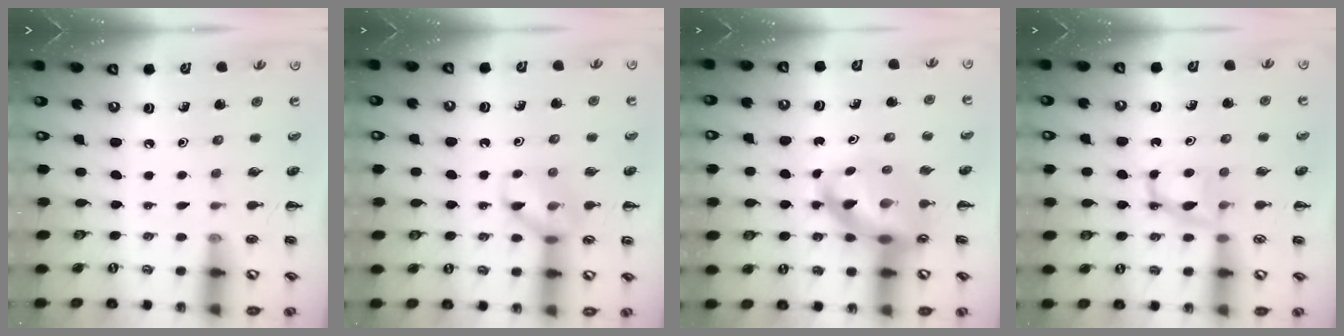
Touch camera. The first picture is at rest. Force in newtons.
{"total": 10.2, "press": 10.2, "slide": 0.8}
{"total": 11.4, "press": 11.0, "slide": 3.2}
{"total": 4.9, "press": 4.8, "slide": 1.1}